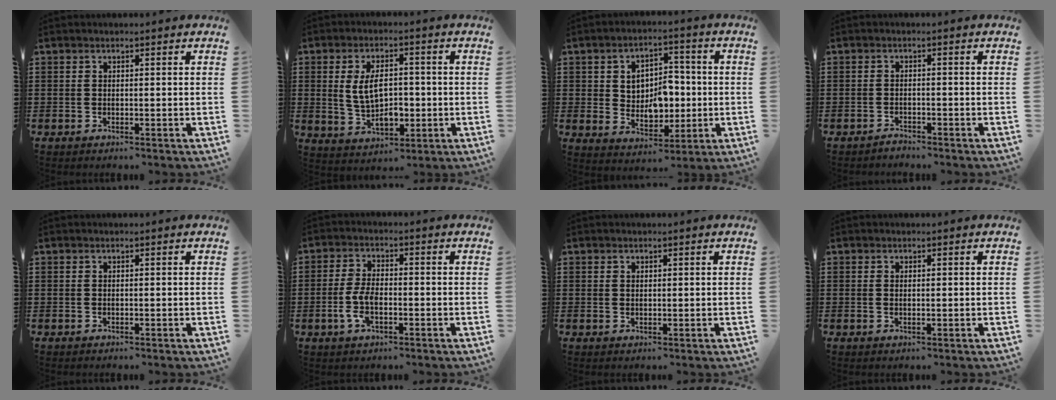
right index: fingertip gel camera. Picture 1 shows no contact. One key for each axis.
{"total": 7.4, "fx": 0.5, "fy": 4.5, "fz": 5.8, "tx": -0.091, "ty": 0.006, "tz": 0.005}
{"total": 6.3, "fx": 0.1, "fy": 5.2, "fz": 3.5, "tx": -0.060, "ty": 0.006, "tz": -0.003}
{"total": 1.5, "fx": -1.4, "fy": 0.3, "fz": 0.0, "tx": -0.006, "ty": 0.005, "tz": -0.031}
{"total": 0.0}
{"total": 5.1, "fx": -1.4, "fy": 2.4, "fz": 4.2, "tx": -0.104, "ty": -0.005, "tz": -0.032}
{"total": 0.6, "fx": 0.3, "fy": 0.5, "fz": 0.2, "tx": -0.004, "ty": 0.003, "tz": 0.005}
{"total": 0.6, "fx": 0.1, "fy": 0.3, "fz": 0.5, "tx": -0.011, "ty": 0.001, "tz": 0.002}